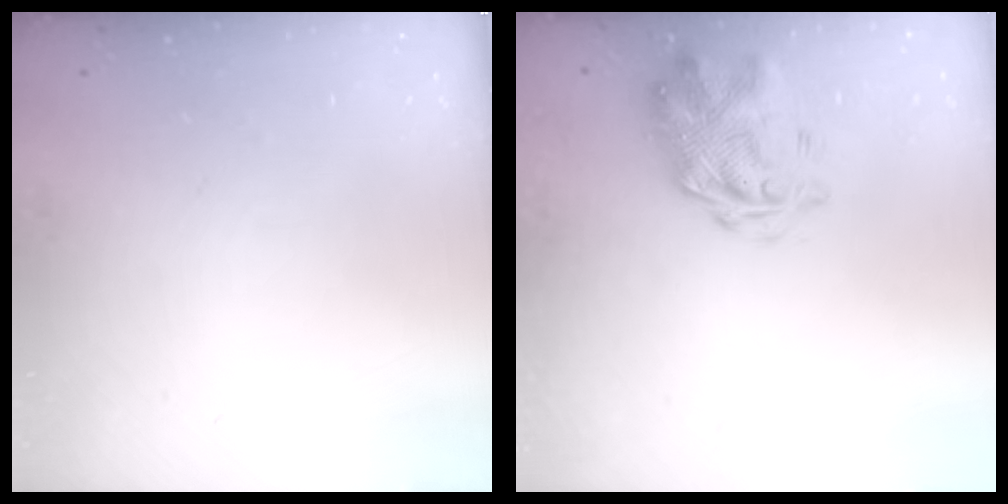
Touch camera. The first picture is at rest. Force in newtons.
{"total": 3.1, "press": 2.8, "slide": 1.5}